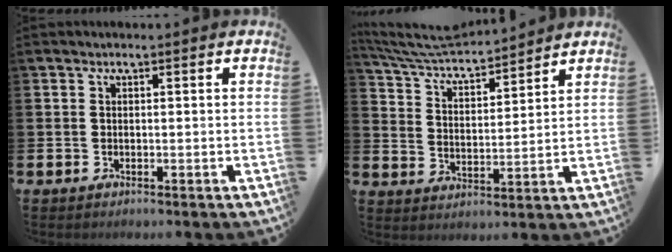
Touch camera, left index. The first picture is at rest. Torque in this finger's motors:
{"motor_torque": [0.26, -0.45, 0.08, 0.05]}